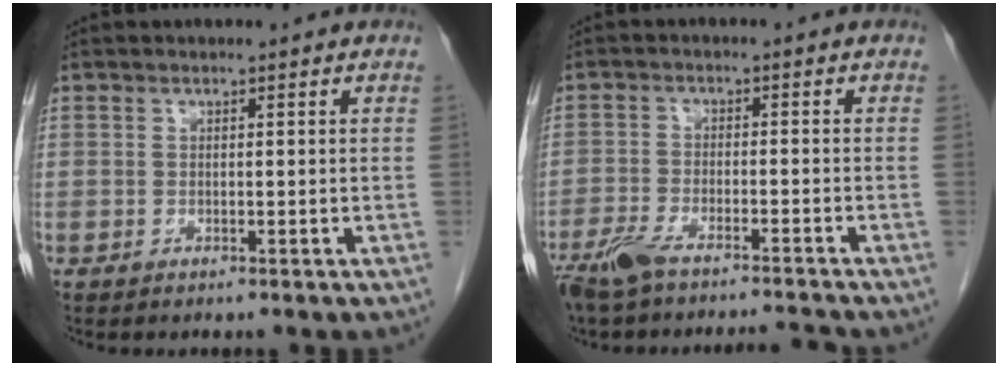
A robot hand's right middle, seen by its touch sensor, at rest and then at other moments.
{"total": 9.2, "force": [-8.1, 0.6, 4.3], "torque": [-0.078, -0.009, -0.136]}